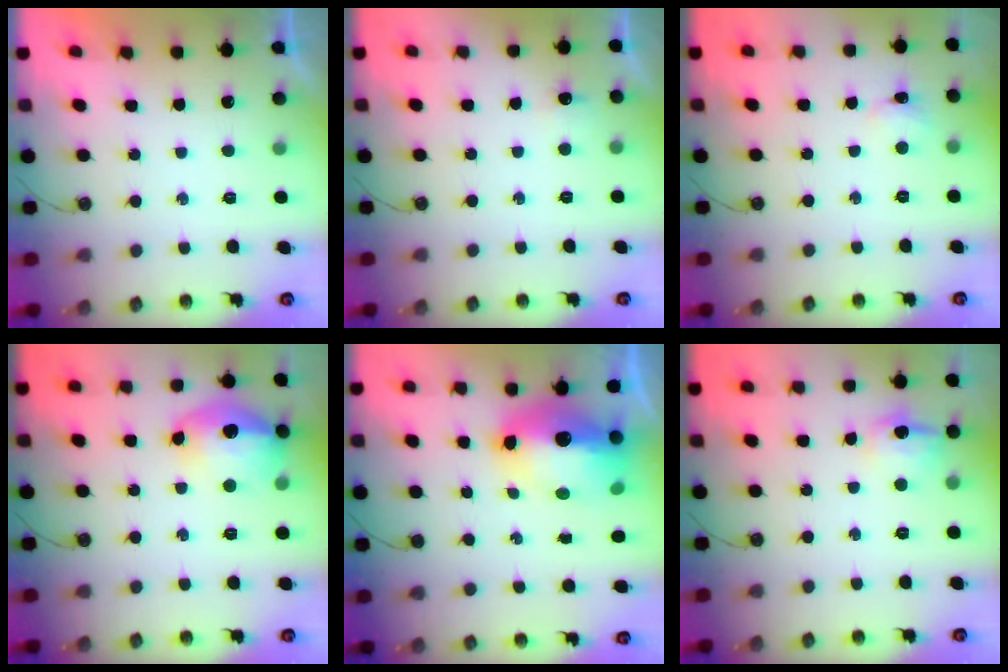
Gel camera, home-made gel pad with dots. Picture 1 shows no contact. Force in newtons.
{"total": 4.4, "press": 4.3, "slide": 0.9}
{"total": 2.0, "press": 1.9, "slide": 0.4}
{"total": 16.8, "press": 16.8, "slide": 0.8}
{"total": 15.0, "press": 14.9, "slide": 1.3}
{"total": 11.2, "press": 11.2, "slide": 1.0}